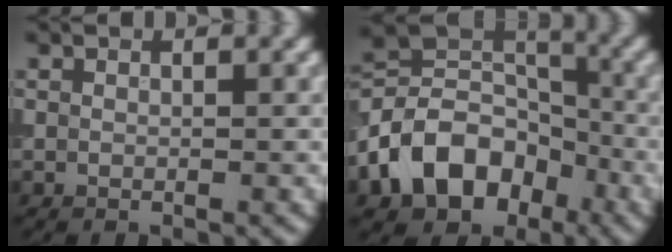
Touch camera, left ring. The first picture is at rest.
{"total": 9.9, "force": [-4.3, 7.1, 5.4], "torque": [-0.092, 0.008, -0.094]}